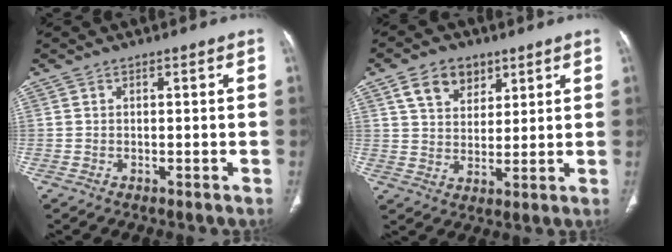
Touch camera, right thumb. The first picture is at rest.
{"total": 8.2, "force": [4.5, 5.6, 3.9], "torque": [-0.043, -0.021, 0.082]}